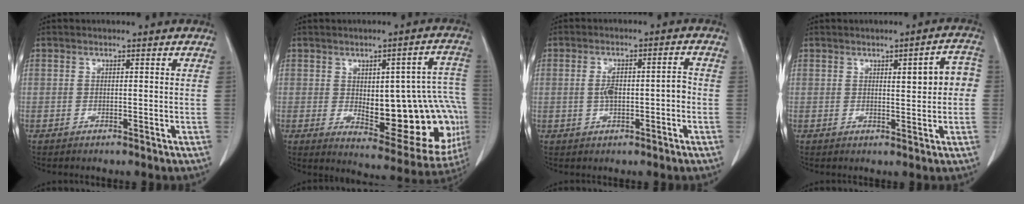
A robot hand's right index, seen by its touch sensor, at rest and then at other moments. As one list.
[{"total": 20.1, "force": [-2.1, 7.2, 18.7], "torque": [-0.168, 0.026, 0.003]}, {"total": 5.1, "force": [-0.8, 1.7, 4.8], "torque": [-0.090, 0.017, -0.009]}, {"total": 5.4, "force": [0.8, 1.5, 5.1], "torque": [-0.061, 0.016, 0.009]}]